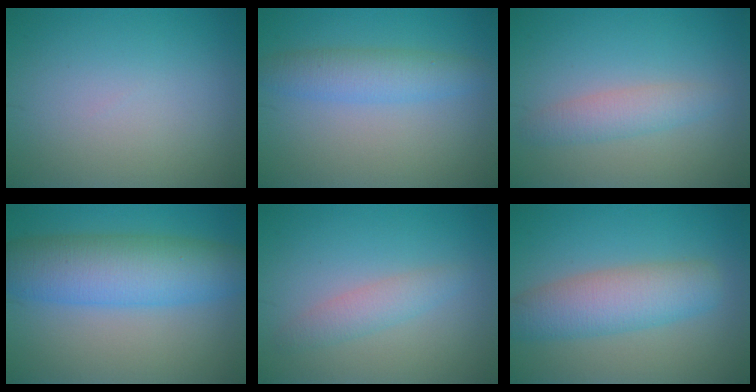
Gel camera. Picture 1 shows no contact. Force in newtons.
{"total": 3.3, "press": 3.3, "slide": 0.1}
{"total": 2.5, "press": 2.5, "slide": 0.2}
{"total": 7.9, "press": 7.9, "slide": 0.1}
{"total": 2.0, "press": 2.0, "slide": 0.0}
{"total": 5.5, "press": 5.5, "slide": 0.1}